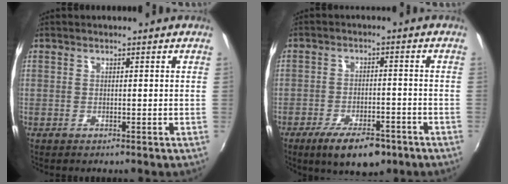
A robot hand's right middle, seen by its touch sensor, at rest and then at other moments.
{"total": 9.9, "force": [-6.8, 3.5, 6.3], "torque": [-0.131, -0.016, -0.104]}